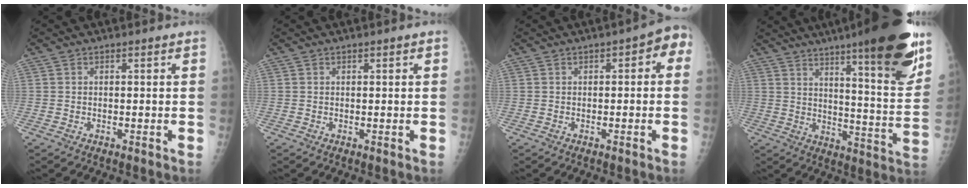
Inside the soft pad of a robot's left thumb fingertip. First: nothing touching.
{"total": 0.0}
{"total": 4.2, "force": [0.0, 2.3, 3.5], "torque": [-0.015, 0.020, -0.010]}
{"total": 23.7, "force": [15.1, 3.4, 18.0], "torque": [-0.228, -0.070, 0.216]}